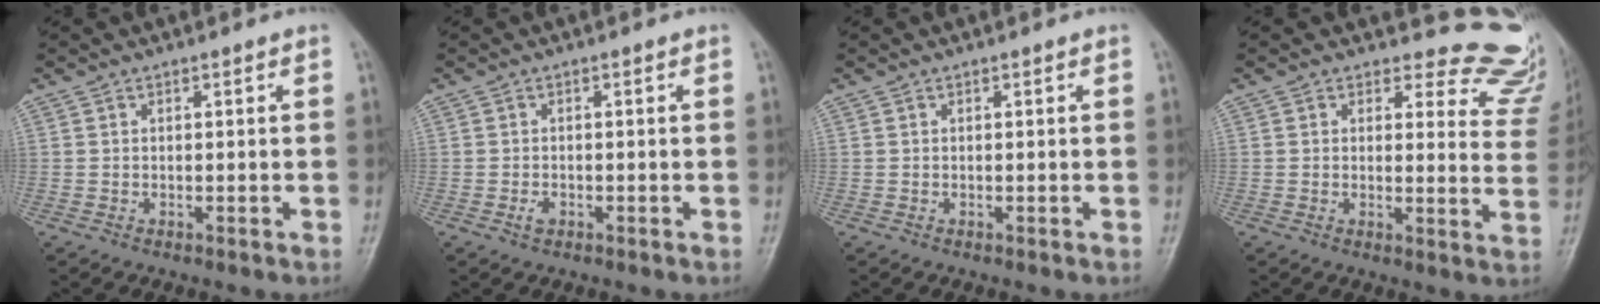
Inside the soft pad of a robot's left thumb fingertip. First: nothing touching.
{"total": 1.3, "force": [-0.6, 0.9, 0.8], "torque": [-0.014, 0.000, -0.010]}
{"total": 0.0}
{"total": 13.0, "force": [12.3, 4.2, -0.3], "torque": [0.062, -0.125, 0.098]}